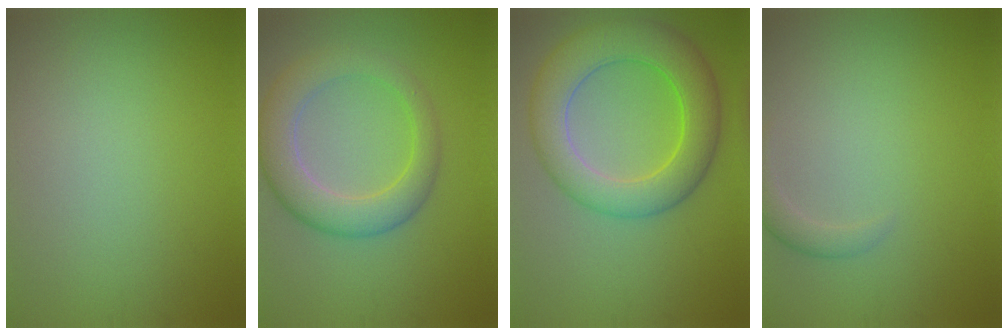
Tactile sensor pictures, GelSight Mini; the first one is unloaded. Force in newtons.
{"total": 5.8, "press": 5.8, "slide": 0.3}
{"total": 8.0, "press": 8.0, "slide": 0.3}
{"total": 1.5, "press": 1.5, "slide": 0.1}